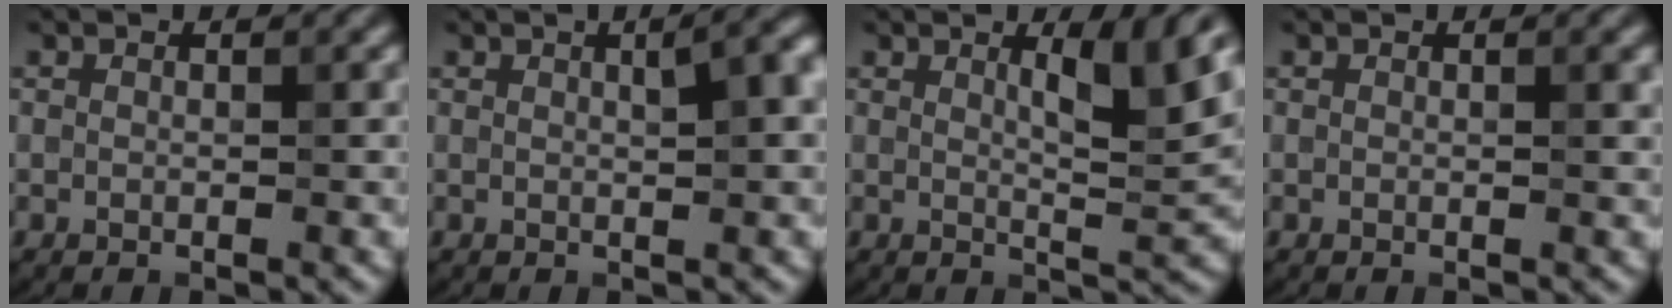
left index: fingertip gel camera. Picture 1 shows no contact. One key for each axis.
{"total": 3.8, "fx": 1.2, "fy": 1.0, "fz": 3.5, "tx": -0.043, "ty": 0.012, "tz": 0.015}
{"total": 4.8, "fx": 1.9, "fy": 0.9, "fz": 4.3, "tx": -0.066, "ty": -0.007, "tz": 0.031}
{"total": 0.8, "fx": 0.3, "fy": 0.2, "fz": 0.7, "tx": -0.007, "ty": 0.000, "tz": 0.002}